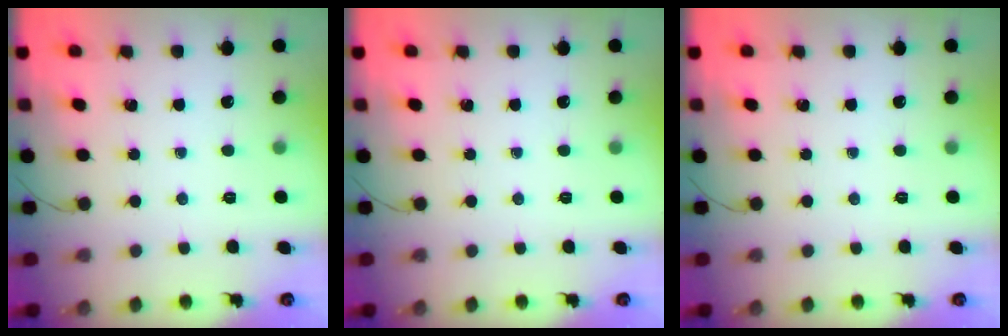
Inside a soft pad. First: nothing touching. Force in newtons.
{"total": 0.0}
{"total": 0.0}